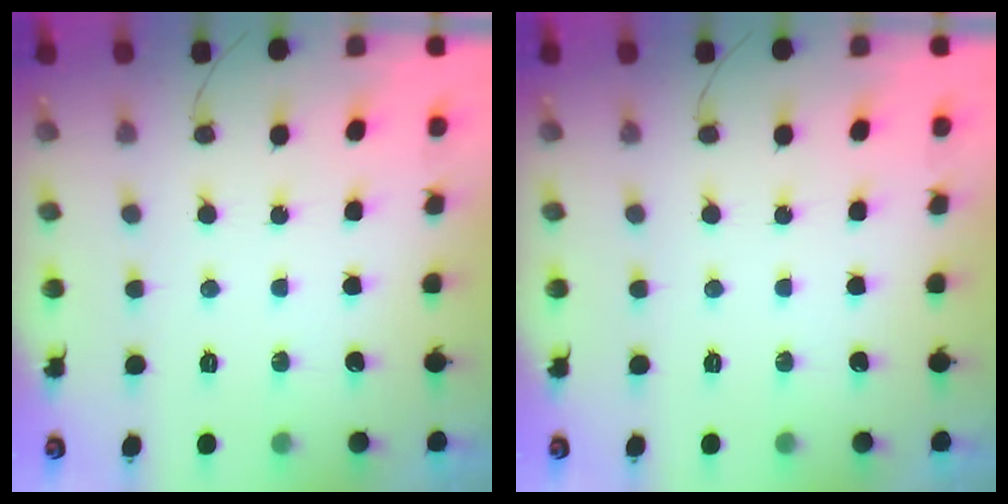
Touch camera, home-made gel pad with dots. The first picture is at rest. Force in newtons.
{"total": 0.0}